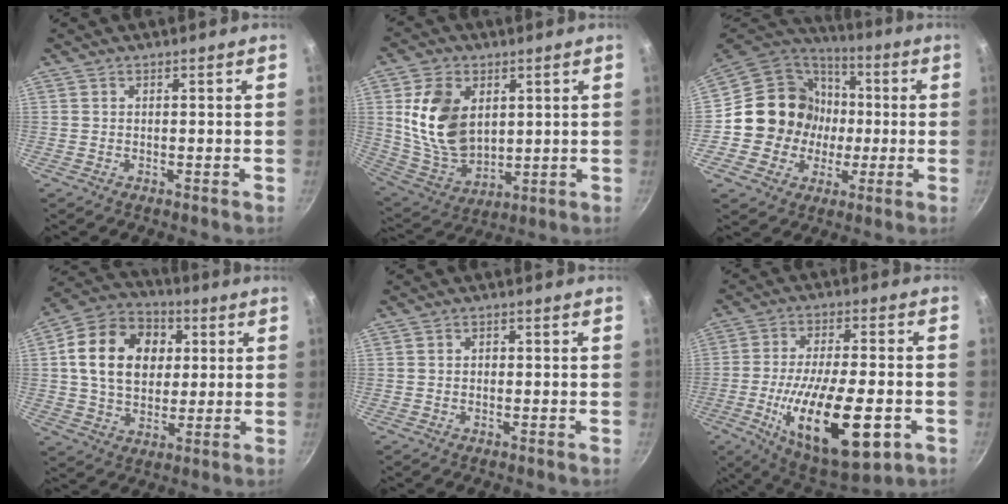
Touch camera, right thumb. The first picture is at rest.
{"total": 15.7, "force": [3.5, 10.7, 10.9], "torque": [-0.180, -0.026, 0.081]}
{"total": 17.4, "force": [-0.4, 16.4, 5.8], "torque": [-0.069, 0.032, -0.007]}
{"total": 17.9, "force": [3.5, 13.5, 11.2], "torque": [-0.166, 0.016, 0.050]}
{"total": 1.2, "force": [0.0, 1.0, 0.6], "torque": [-0.008, 0.006, -0.001]}
{"total": 22.4, "force": [-6.8, 8.2, 19.8], "torque": [-0.317, 0.009, -0.104]}